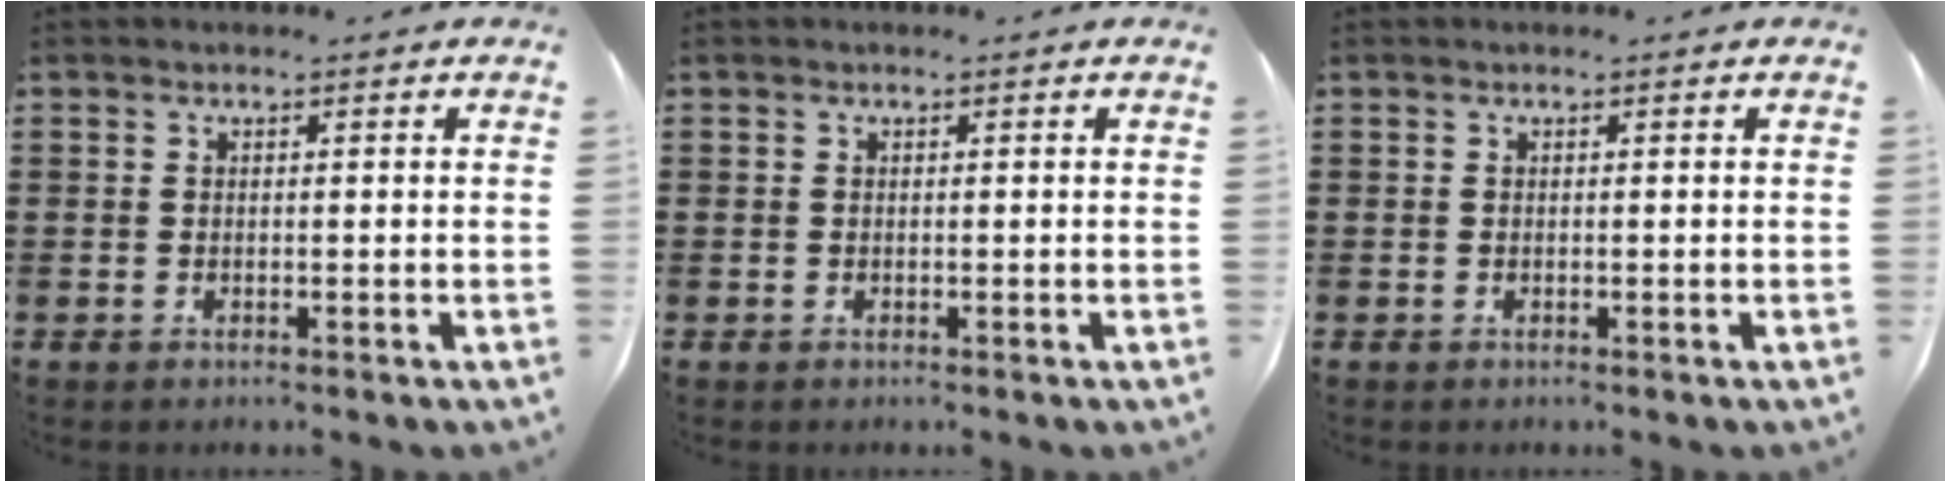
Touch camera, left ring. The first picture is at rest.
{"total": 0.0}
{"total": 0.0}